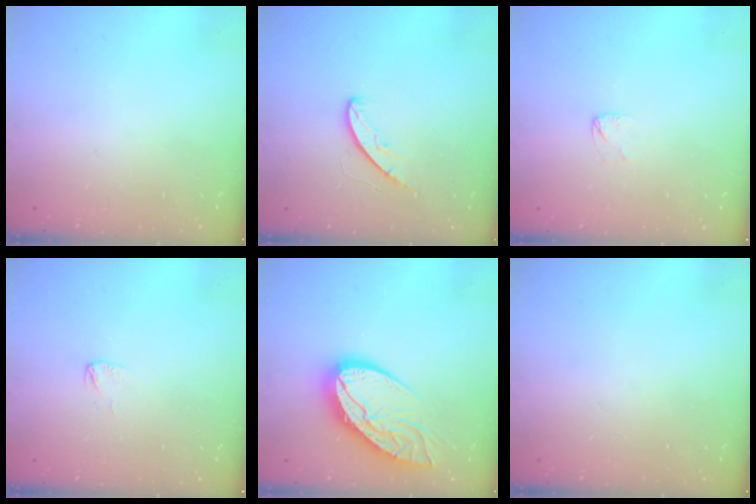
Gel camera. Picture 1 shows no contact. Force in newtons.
{"total": 5.2, "press": 5.2, "slide": 0.5}
{"total": 2.4, "press": 2.4, "slide": 0.2}
{"total": 2.9, "press": 2.9, "slide": 0.2}
{"total": 16.2, "press": 16.1, "slide": 1.7}
{"total": 0.0}